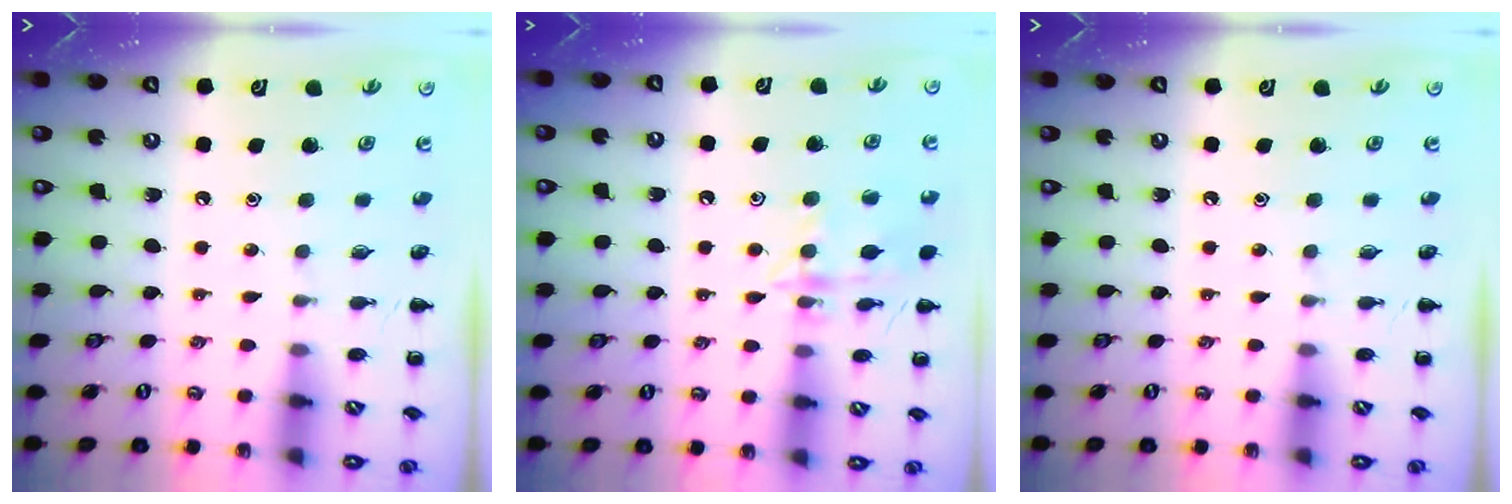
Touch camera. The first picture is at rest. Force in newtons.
{"total": 12.7, "press": 12.7, "slide": 0.8}
{"total": 0.0}